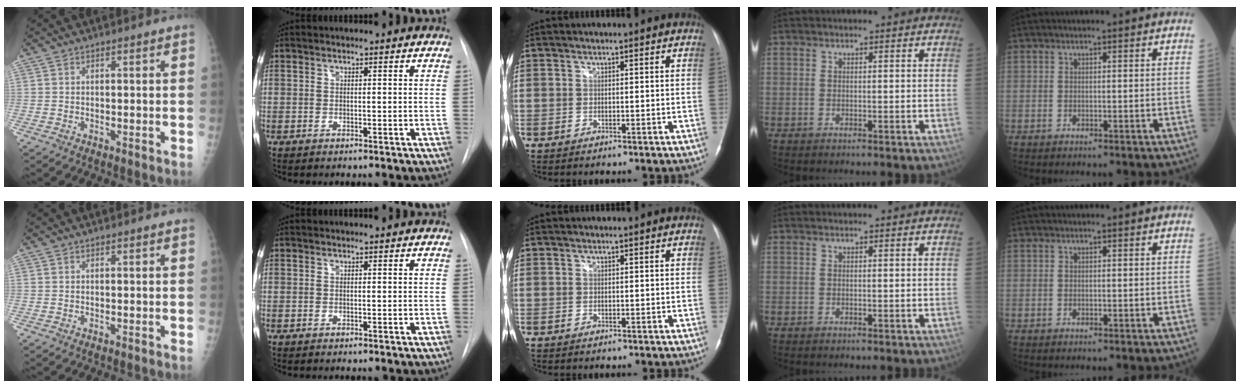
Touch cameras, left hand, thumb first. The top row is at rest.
{}